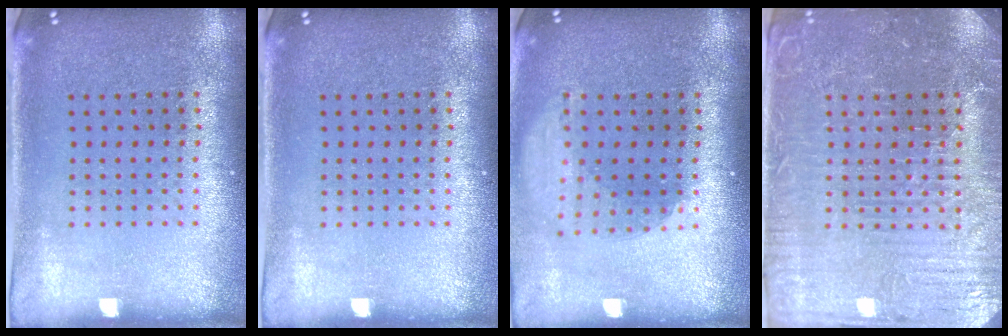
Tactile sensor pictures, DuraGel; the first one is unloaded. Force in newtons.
{"total": 0.0}
{"total": 1.8, "press": 1.4, "slide": 1.2}
{"total": 4.3, "press": 4.1, "slide": 1.2}